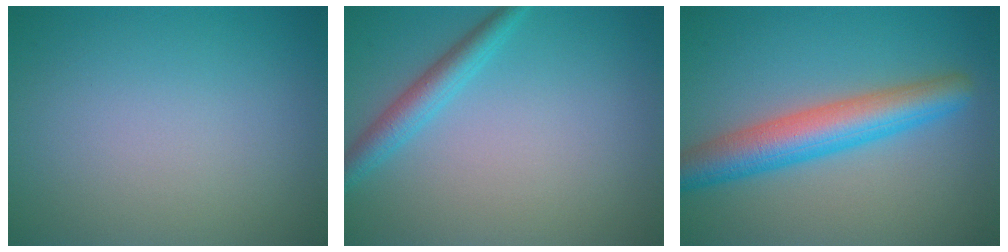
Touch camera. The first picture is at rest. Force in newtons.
{"total": 2.6, "press": 2.6, "slide": 0.1}
{"total": 6.1, "press": 6.1, "slide": 0.2}